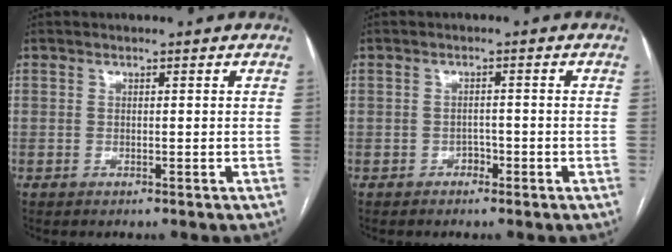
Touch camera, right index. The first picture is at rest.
{"total": 1.4, "force": [-0.9, 0.9, 0.4], "torque": [-0.004, 0.005, -0.016]}